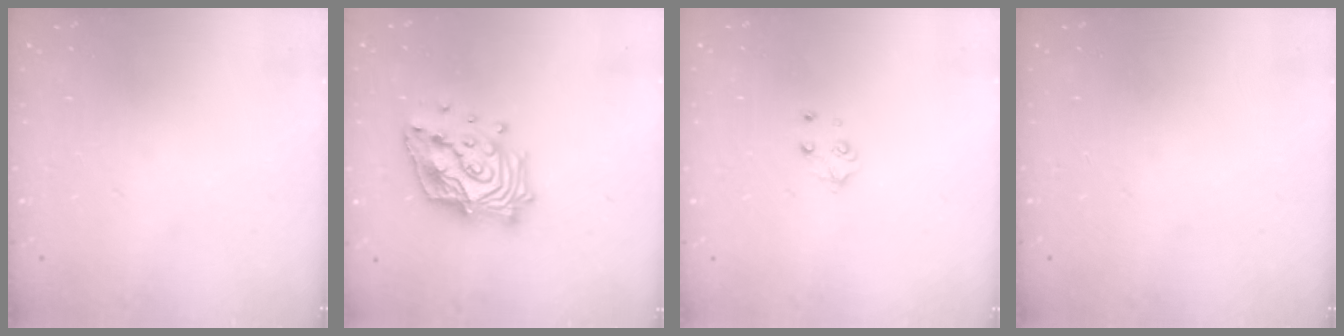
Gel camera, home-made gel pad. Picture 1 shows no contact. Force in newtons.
{"total": 18.8, "press": 18.7, "slide": 1.6}
{"total": 3.9, "press": 3.8, "slide": 0.5}
{"total": 0.0}